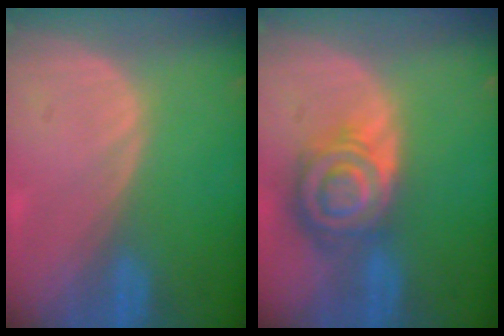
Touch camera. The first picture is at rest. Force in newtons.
{"total": 8.6, "press": 7.4, "slide": 4.3}